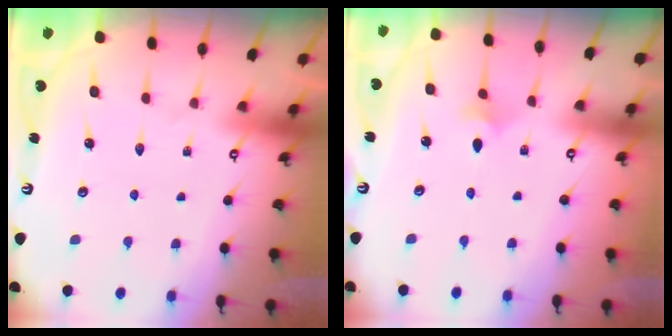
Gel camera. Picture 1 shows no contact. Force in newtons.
{"total": 2.9, "press": 2.8, "slide": 0.7}